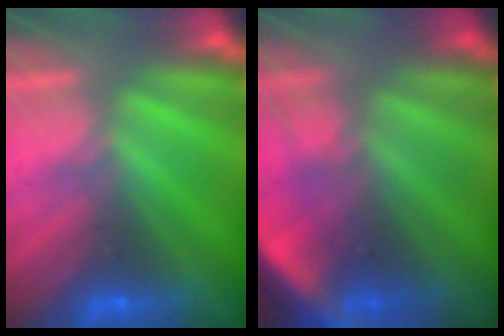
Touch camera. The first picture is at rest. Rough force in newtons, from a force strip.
{"total": 4.0}